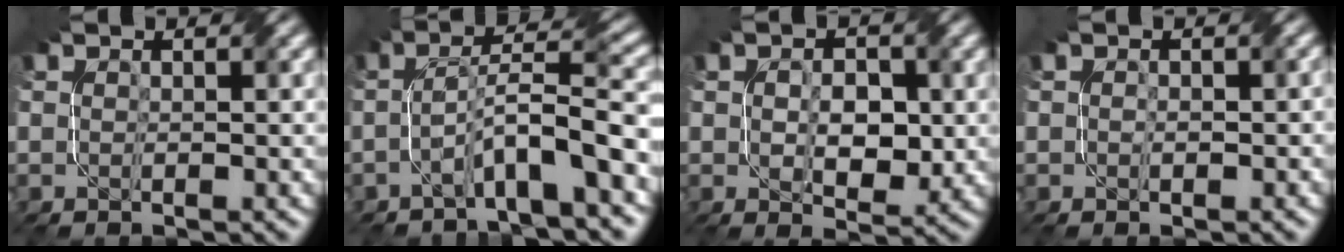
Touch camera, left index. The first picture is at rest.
{"total": 6.6, "force": [-2.8, 0.9, 5.9], "torque": [-0.098, 0.023, -0.055]}
{"total": 4.2, "force": [0.0, 2.6, 3.4], "torque": [-0.057, -0.005, 0.005]}
{"total": 1.1, "force": [-0.1, 0.6, 0.9], "torque": [-0.014, 0.001, 0.001]}